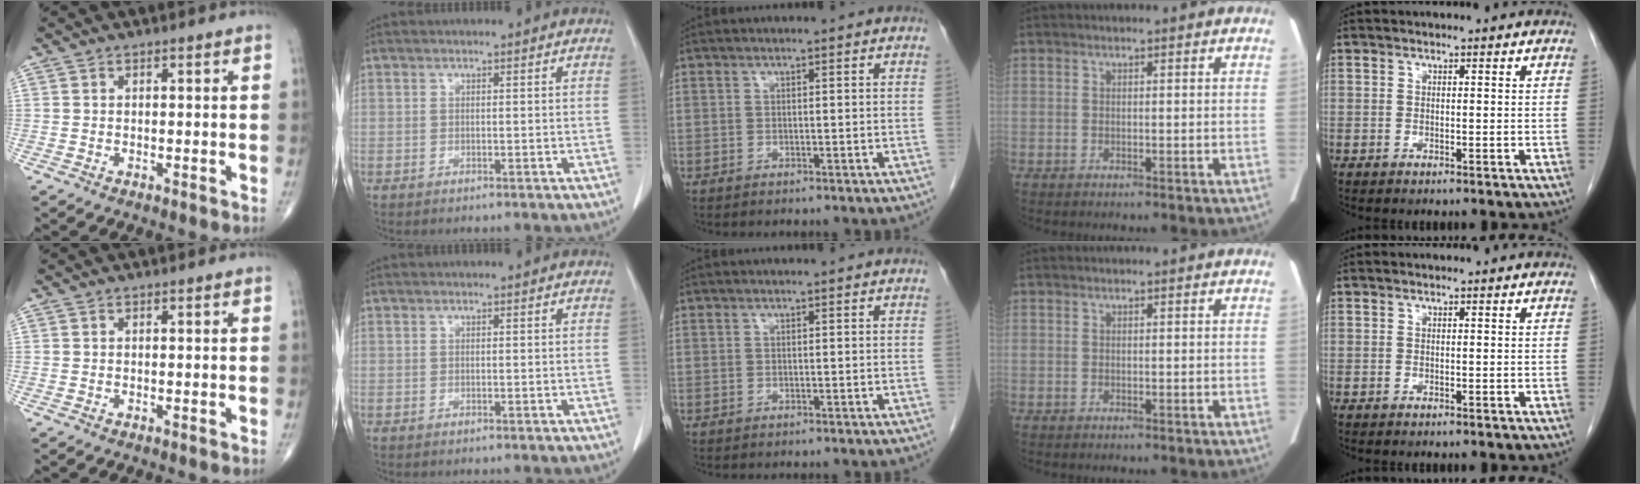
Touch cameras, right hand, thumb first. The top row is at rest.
{}